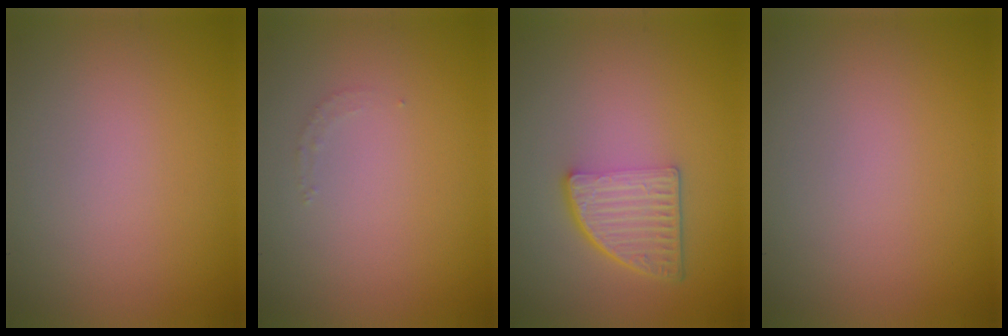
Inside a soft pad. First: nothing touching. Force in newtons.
{"total": 0.8, "press": 0.8, "slide": 0.1}
{"total": 4.6, "press": 3.3, "slide": 3.2}
{"total": 0.0}